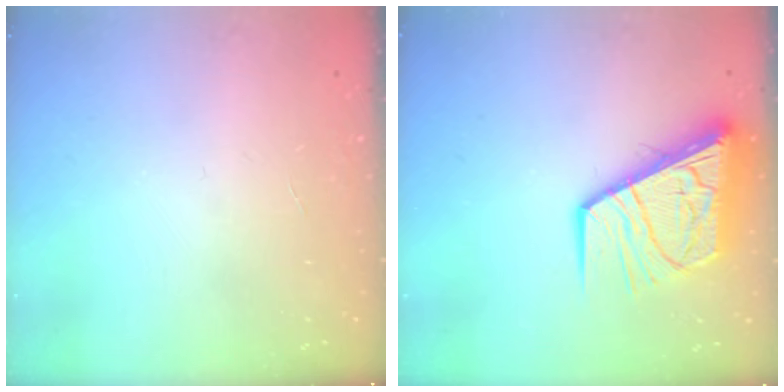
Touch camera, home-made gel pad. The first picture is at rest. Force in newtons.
{"total": 13.5, "press": 13.4, "slide": 1.4}